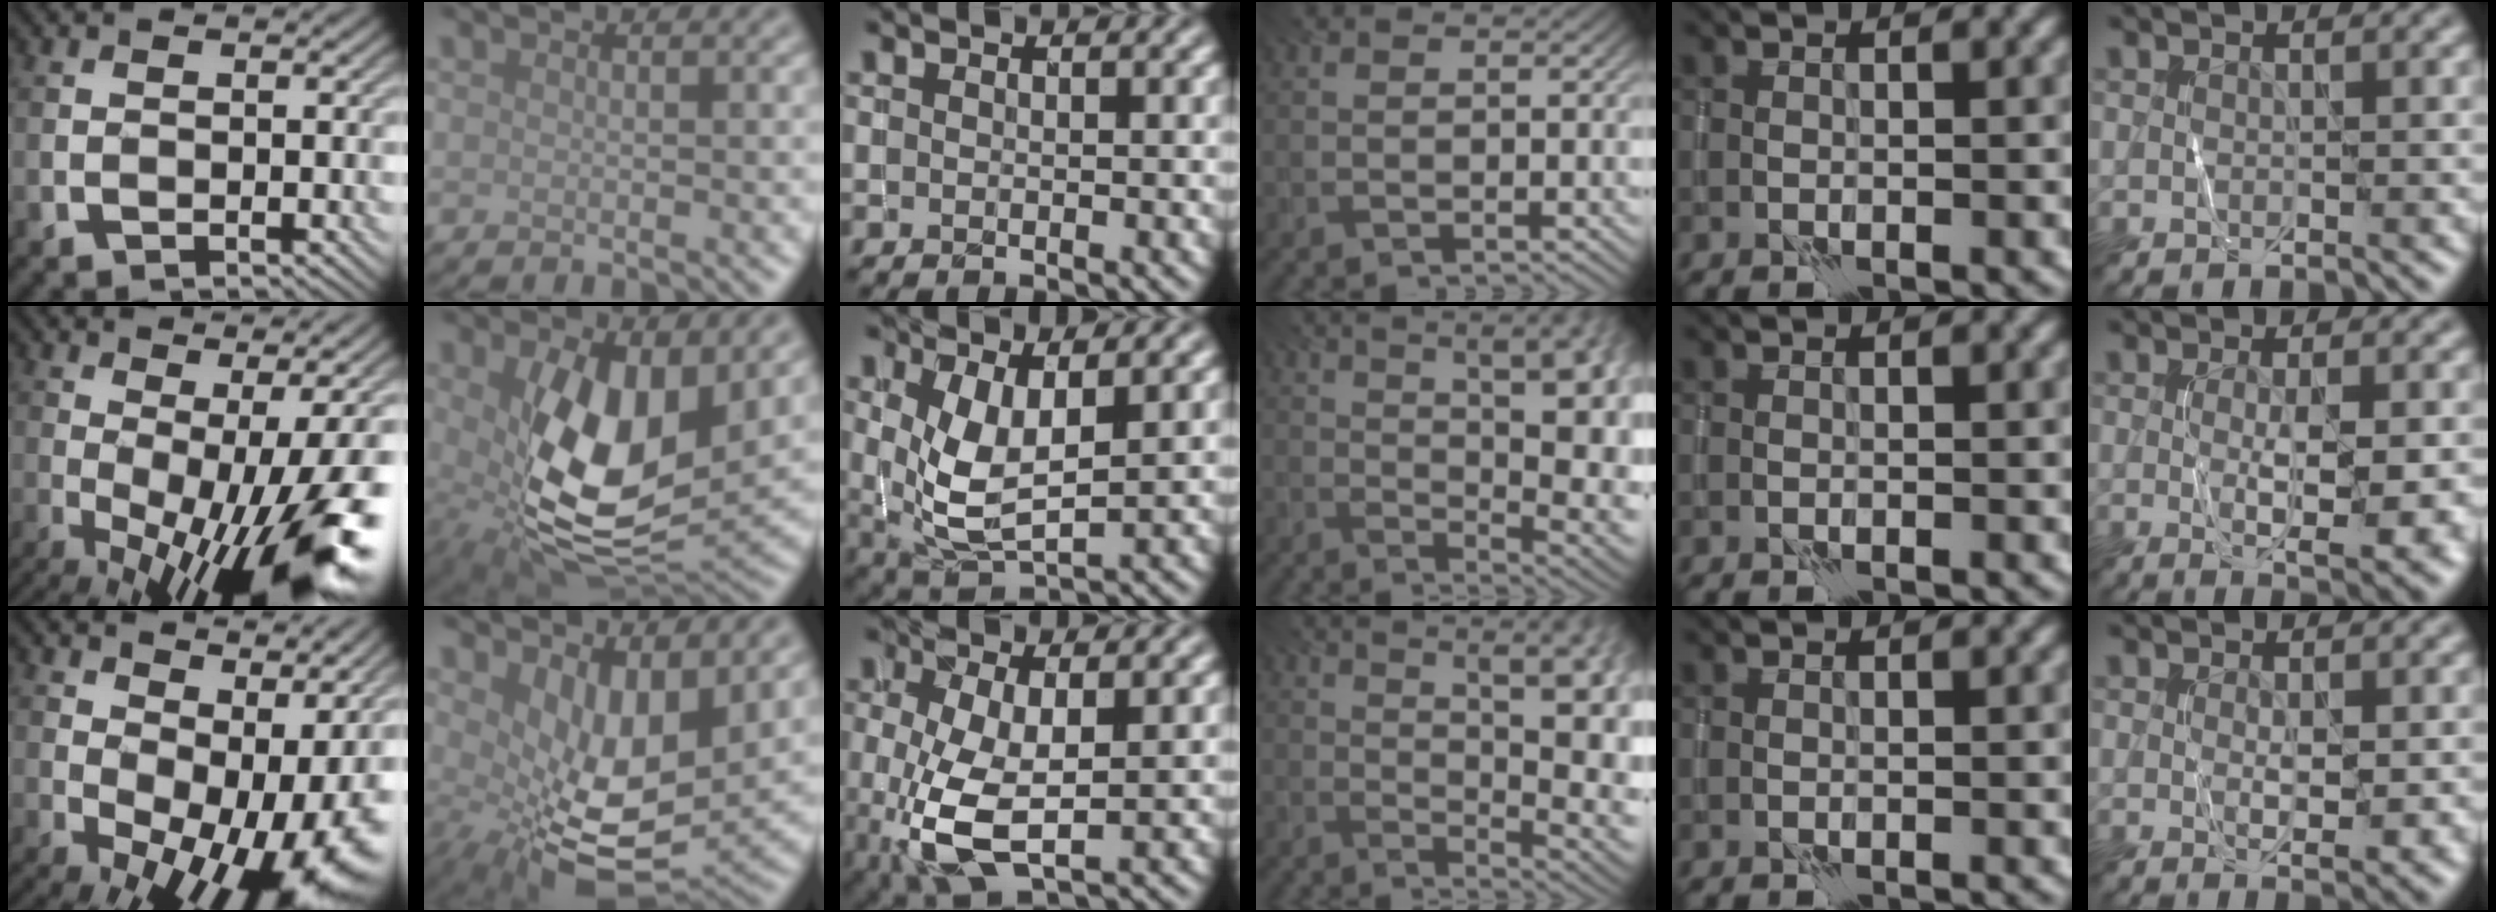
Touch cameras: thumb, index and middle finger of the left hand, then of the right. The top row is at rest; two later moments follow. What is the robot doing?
{"motion": "wrap", "object": "thread"}